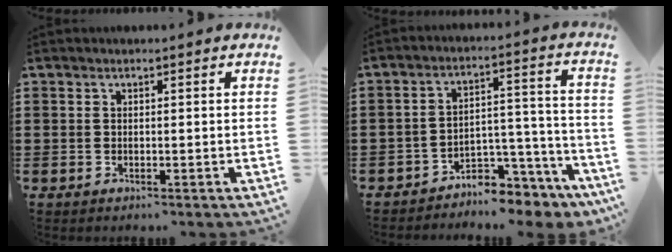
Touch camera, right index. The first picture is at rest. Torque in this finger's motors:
{"motor_torque": [0.79, -0.78, 0.34, 0.00]}